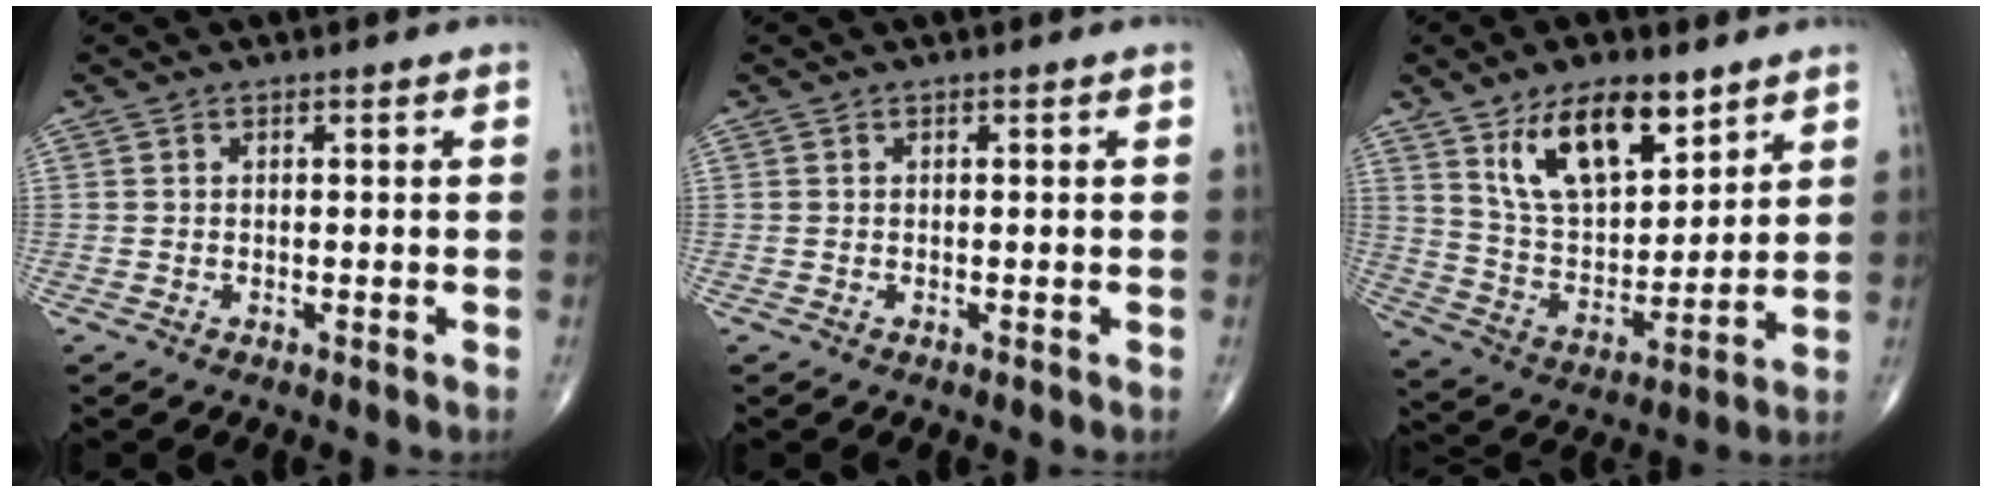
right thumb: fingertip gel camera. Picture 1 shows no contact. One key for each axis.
{"total": 0.0}
{"total": 16.2, "fx": 9.4, "fy": 7.5, "fz": 10.8, "tx": -0.150, "ty": -0.048, "tz": 0.179}